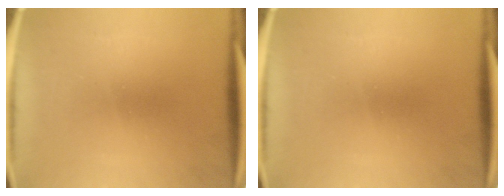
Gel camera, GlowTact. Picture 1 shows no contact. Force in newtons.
{"total": 0.0}